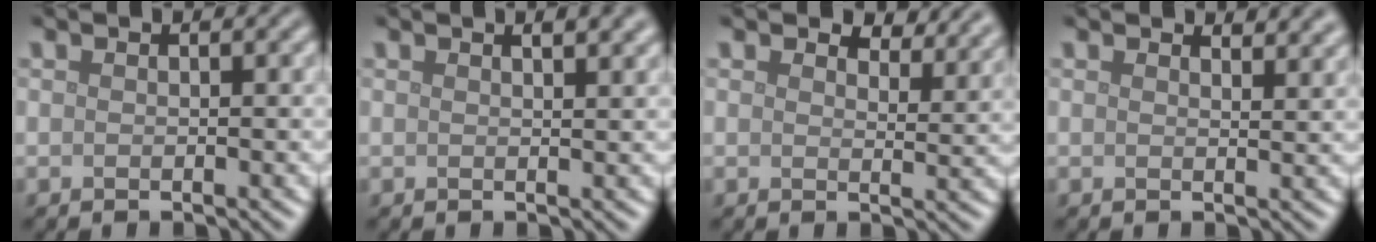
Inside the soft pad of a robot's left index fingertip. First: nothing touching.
{"total": 2.2, "force": [1.4, 0.8, 1.5], "torque": [-0.009, 0.005, 0.012]}
{"total": 3.6, "force": [3.2, 1.1, 1.2], "torque": [-0.026, -0.002, 0.039]}
{"total": 2.3, "force": [2.1, 0.4, 0.7], "torque": [-0.007, 0.000, 0.026]}